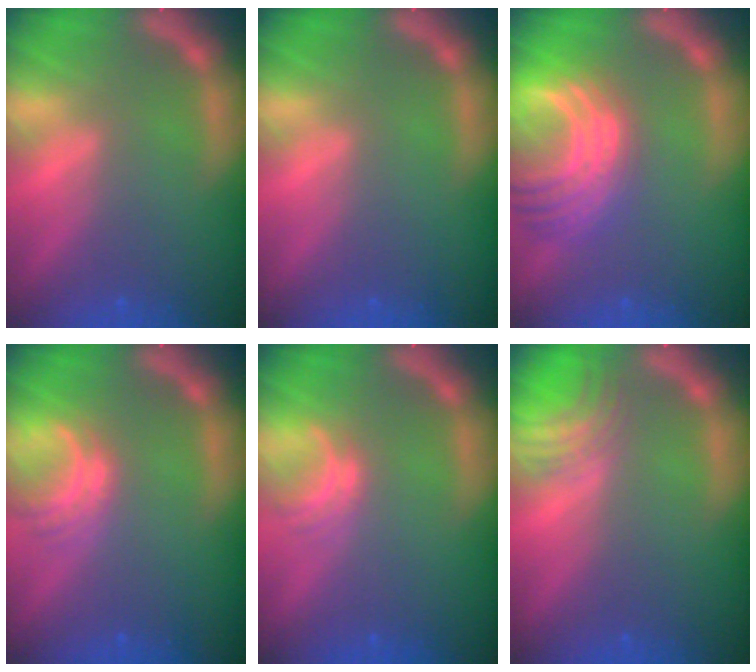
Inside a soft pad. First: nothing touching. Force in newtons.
{"total": 0.0}
{"total": 10.0}
{"total": 3.0}
{"total": 2.0}
{"total": 3.9}